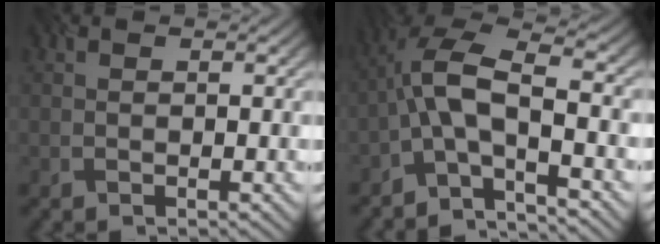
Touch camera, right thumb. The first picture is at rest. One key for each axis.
{"total": 9.2, "fx": -3.4, "fy": 3.4, "fz": 7.8, "tx": -0.147, "ty": 0.018, "tz": -0.067}